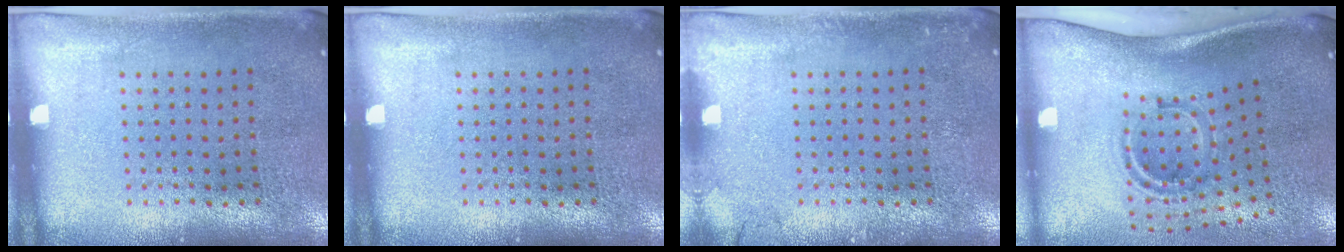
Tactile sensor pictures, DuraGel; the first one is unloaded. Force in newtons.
{"total": 0.0}
{"total": 1.2, "press": 1.2, "slide": 0.2}
{"total": 2.0, "press": 1.2, "slide": 1.7}